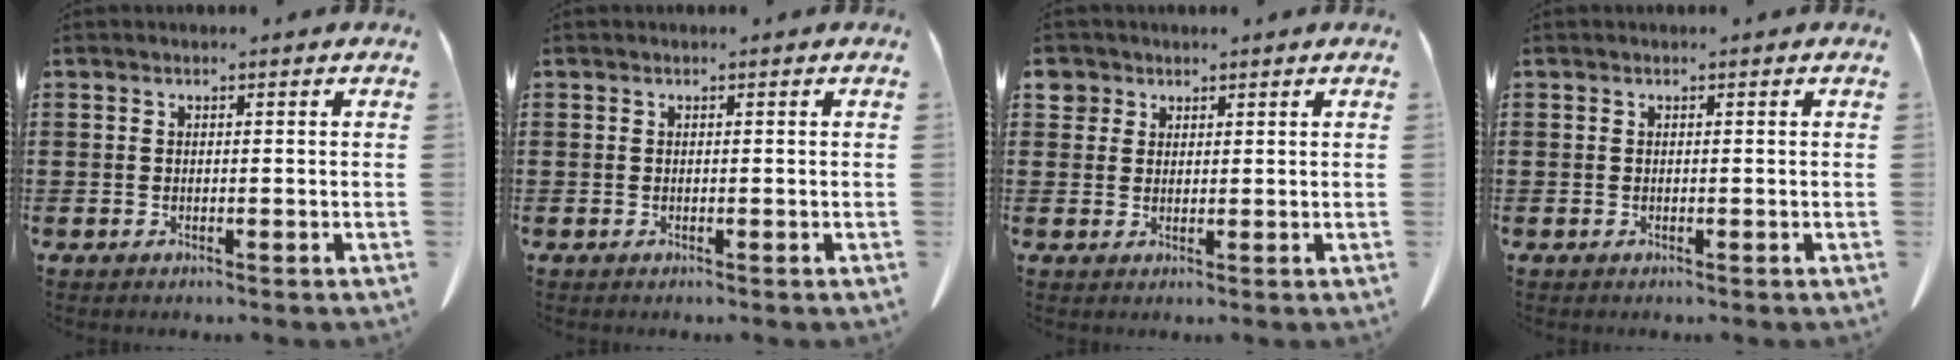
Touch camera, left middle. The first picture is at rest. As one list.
[{"total": 0.0}, {"total": 2.4, "force": [1.6, 1.8, 0.3], "torque": [-0.005, 0.003, 0.028]}, {"total": 0.0}]